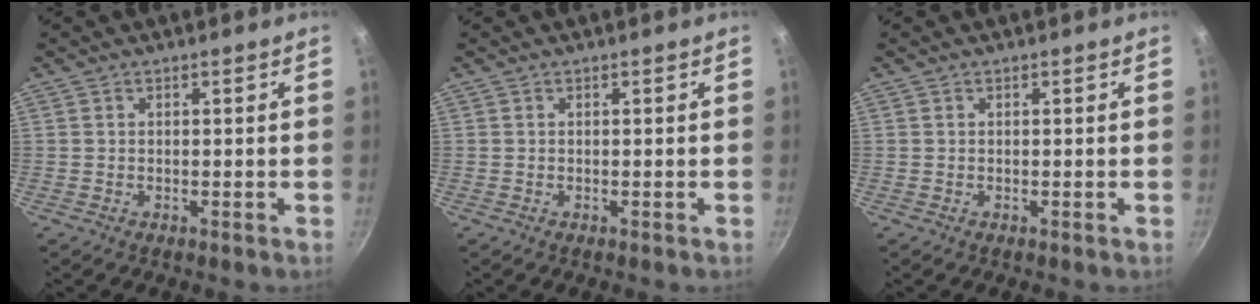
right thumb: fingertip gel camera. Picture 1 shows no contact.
{"total": 0.0}
{"total": 0.0}